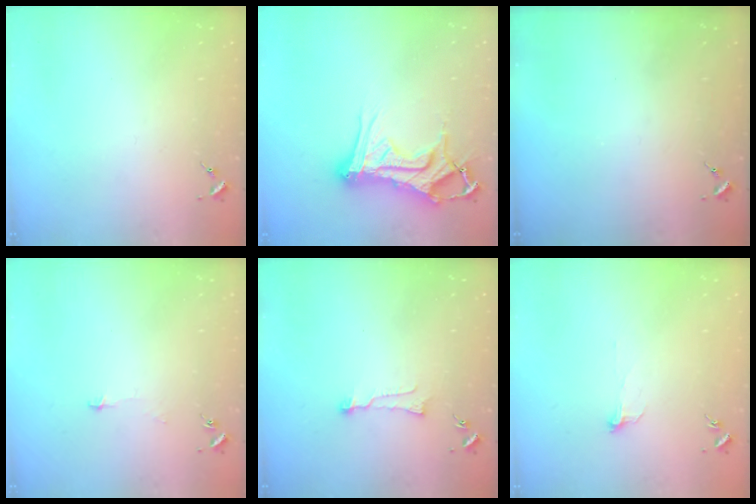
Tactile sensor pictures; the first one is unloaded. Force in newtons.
{"total": 17.0, "press": 16.9, "slide": 2.0}
{"total": 0.0}
{"total": 3.6, "press": 3.6, "slide": 0.3}
{"total": 6.5, "press": 6.5, "slide": 0.4}
{"total": 3.9, "press": 3.9, "slide": 0.2}